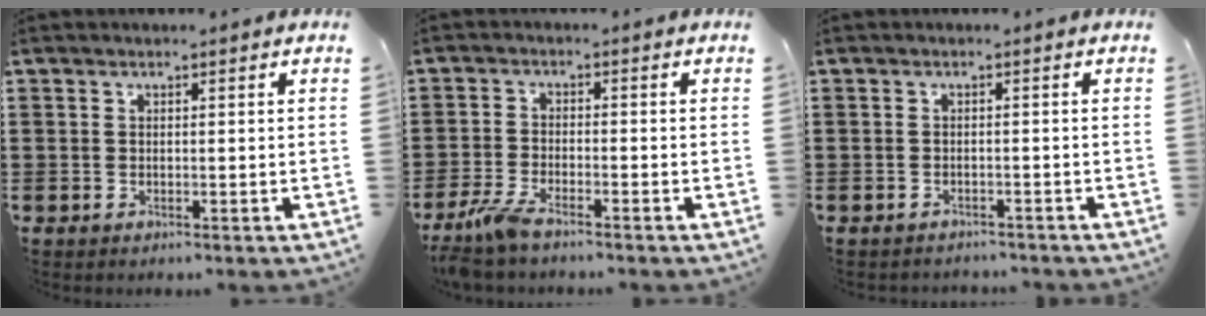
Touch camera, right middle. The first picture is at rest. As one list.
[{"total": 4.1, "force": [-3.2, 0.6, 2.4], "torque": [-0.069, -0.010, -0.067]}, {"total": 1.1, "force": [-1.0, 0.1, 0.0], "torque": [-0.003, 0.002, -0.023]}]